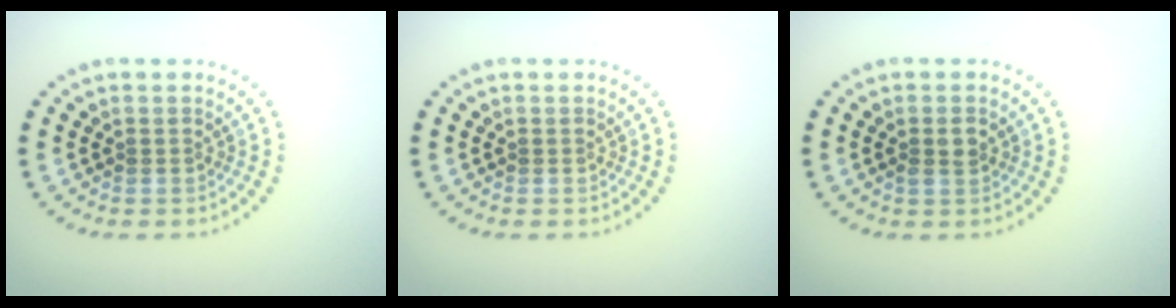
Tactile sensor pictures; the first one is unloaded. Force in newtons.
{"total": 0.0}
{"total": 1.3, "press": 1.3, "slide": 0.3}